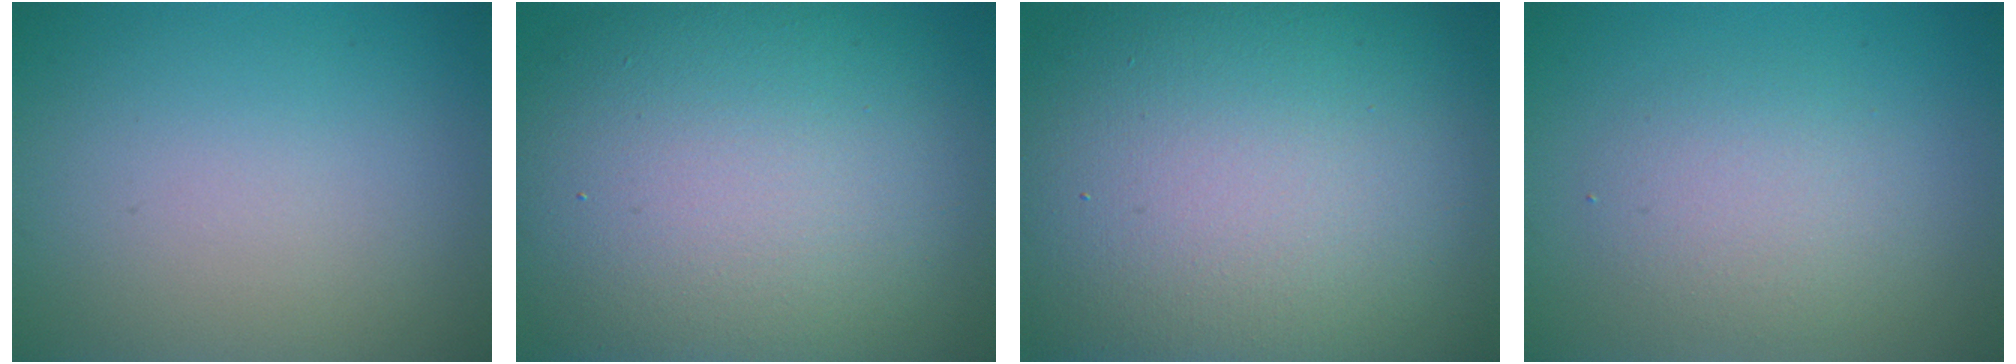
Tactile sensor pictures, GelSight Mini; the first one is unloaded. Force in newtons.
{"total": 15.3, "press": 15.3, "slide": 1.1}
{"total": 20.6, "press": 20.6, "slide": 1.1}
{"total": 2.7, "press": 2.7, "slide": 0.2}